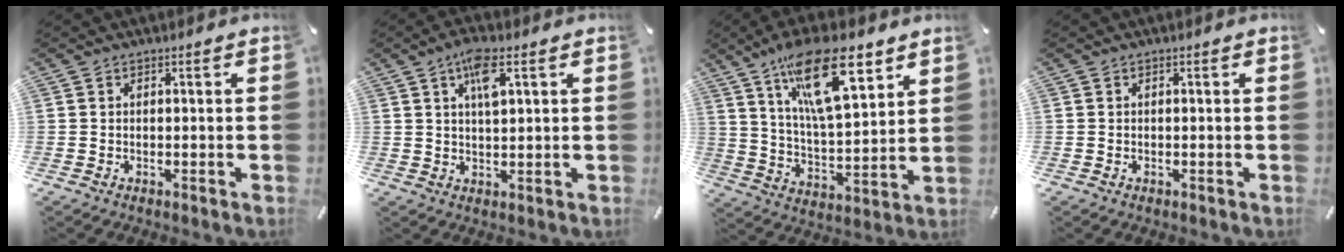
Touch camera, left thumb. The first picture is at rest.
{"total": 6.8, "force": [3.1, 2.3, 5.6], "torque": [-0.102, 0.000, 0.050]}
{"total": 19.5, "force": [10.8, 8.0, 14.1], "torque": [-0.255, -0.032, 0.177]}
{"total": 0.0}